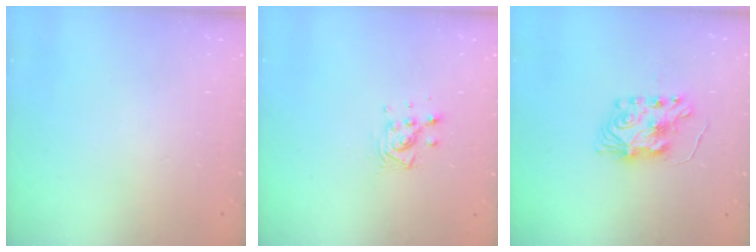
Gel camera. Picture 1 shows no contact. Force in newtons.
{"total": 6.7, "press": 6.3, "slide": 2.3}
{"total": 8.8, "press": 8.8, "slide": 0.6}